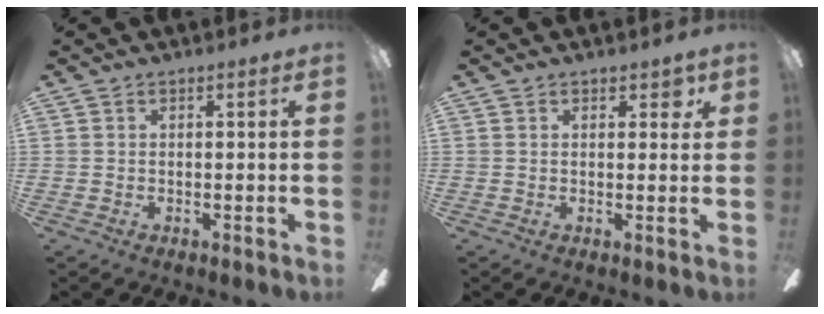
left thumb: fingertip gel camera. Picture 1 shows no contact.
{"total": 2.6, "force": [1.6, 1.4, 1.5], "torque": [-0.006, -0.005, 0.023]}